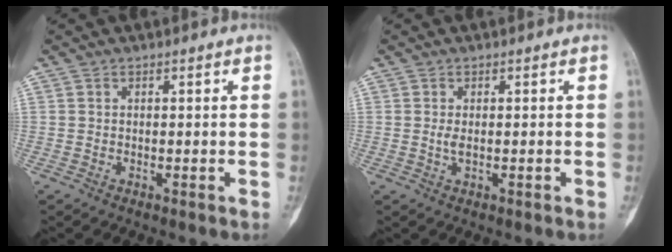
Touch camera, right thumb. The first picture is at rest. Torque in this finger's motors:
{"motor_torque": [0.48, 0.16, 0.17, 0.11, 0.06]}